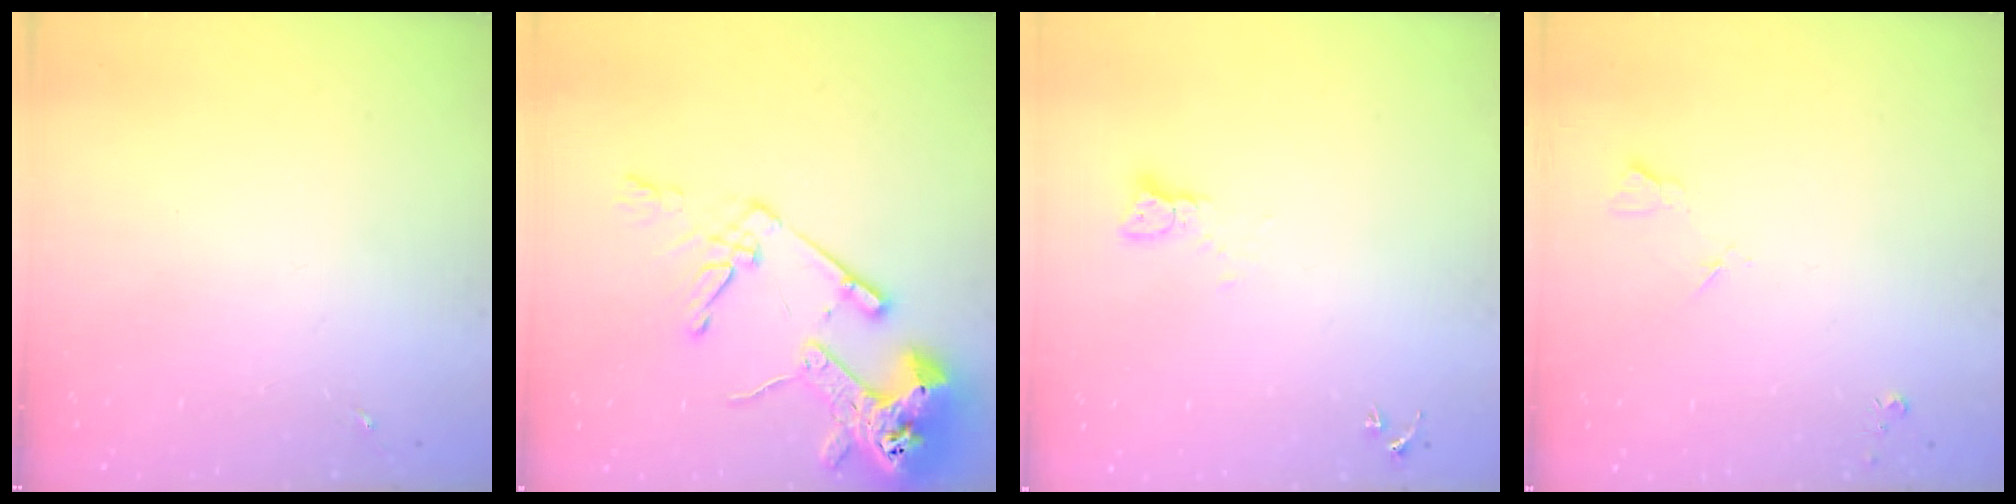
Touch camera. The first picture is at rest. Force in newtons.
{"total": 17.2, "press": 17.1, "slide": 2.2}
{"total": 3.3, "press": 3.3, "slide": 0.1}
{"total": 3.6, "press": 3.5, "slide": 0.8}